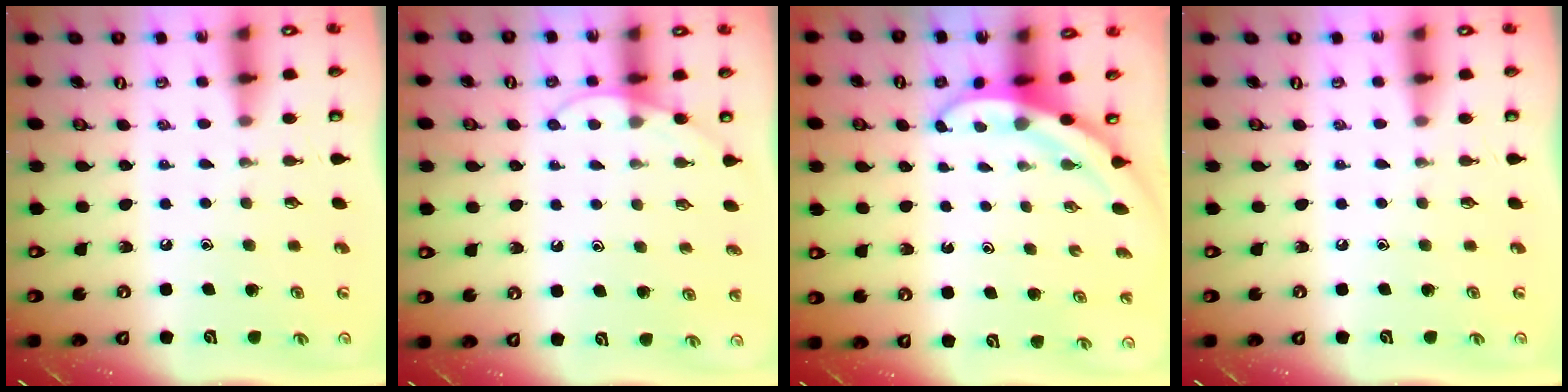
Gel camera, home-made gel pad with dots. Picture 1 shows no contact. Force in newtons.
{"total": 6.0, "press": 6.0, "slide": 0.5}
{"total": 3.5, "press": 3.5, "slide": 0.2}
{"total": 0.0}